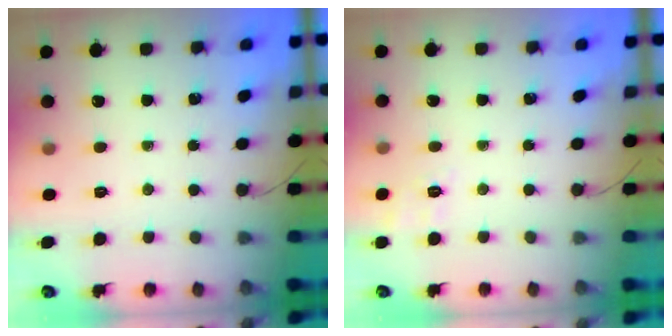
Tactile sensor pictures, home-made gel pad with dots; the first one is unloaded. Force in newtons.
{"total": 2.8, "press": 2.1, "slide": 1.9}